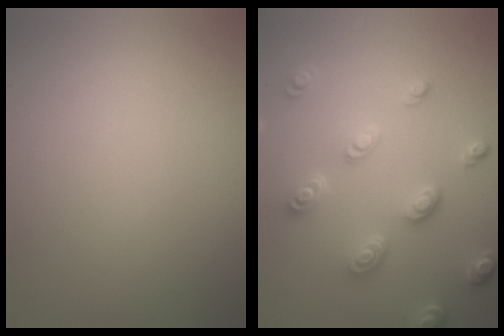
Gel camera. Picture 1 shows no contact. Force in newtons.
{"total": 4.6, "press": 3.5, "slide": 2.9}